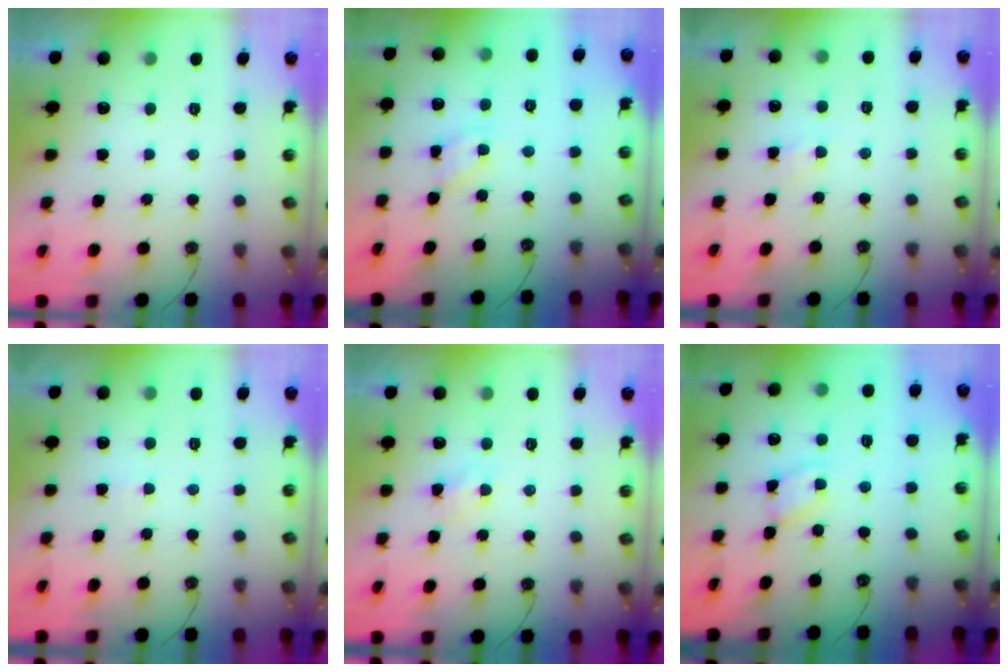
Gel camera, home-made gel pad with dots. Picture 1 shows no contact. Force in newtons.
{"total": 5.2, "press": 5.2, "slide": 0.2}
{"total": 5.3, "press": 5.2, "slide": 0.7}
{"total": 2.8, "press": 2.8, "slide": 0.4}
{"total": 3.3, "press": 3.2, "slide": 0.4}
{"total": 2.8, "press": 2.8, "slide": 0.3}